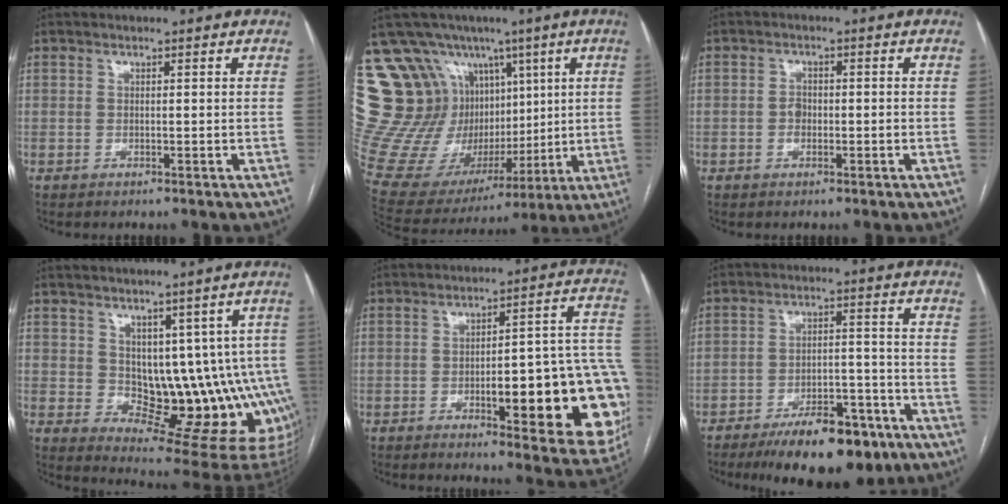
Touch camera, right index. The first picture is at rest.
{"total": 25.7, "force": [9.3, 20.2, 12.9], "torque": [-0.263, 0.094, 0.195]}
{"total": 1.8, "force": [-0.5, 1.2, 1.2], "torque": [-0.020, 0.004, -0.007]}
{"total": 12.5, "force": [1.5, 7.3, 10.0], "torque": [-0.102, 0.003, 0.041]}
{"total": 21.7, "force": [-5.1, 4.6, 20.6], "torque": [-0.165, 0.027, -0.046]}
{"total": 14.1, "force": [-9.8, 5.0, 8.8], "torque": [-0.121, 0.015, -0.149]}